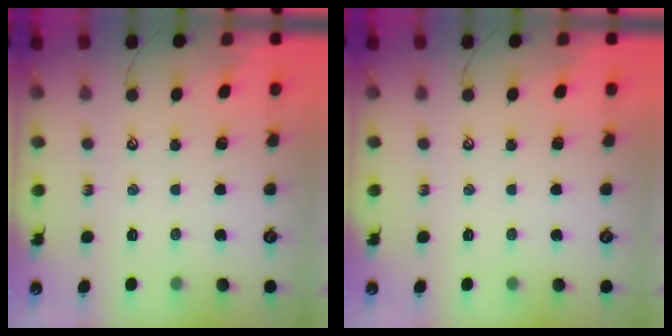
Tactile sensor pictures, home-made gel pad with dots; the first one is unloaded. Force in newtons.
{"total": 0.0}